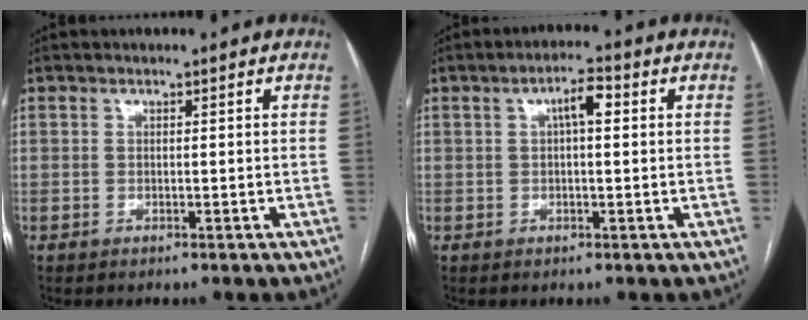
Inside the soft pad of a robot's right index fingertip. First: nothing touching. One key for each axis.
{"total": 4.1, "fx": 1.1, "fy": 1.1, "fz": 3.8, "tx": -0.067, "ty": 0.016, "tz": 0.017}